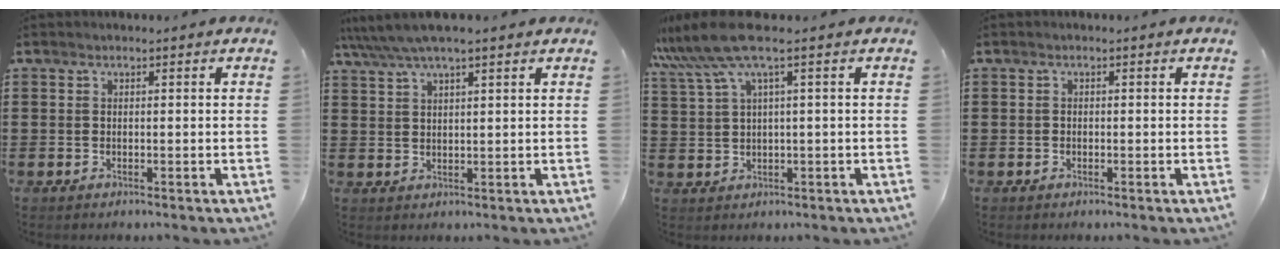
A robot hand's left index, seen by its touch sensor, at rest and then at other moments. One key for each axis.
{"total": 4.1, "fx": 3.2, "fy": 0.5, "fz": 2.6, "tx": -0.059, "ty": -0.004, "tz": 0.056}
{"total": 6.7, "fx": 3.4, "fy": 0.6, "fz": 5.8, "tx": -0.144, "ty": -0.013, "tz": 0.055}
{"total": 0.6, "fx": -0.3, "fy": 0.4, "fz": 0.1, "tx": -0.004, "ty": 0.001, "tz": -0.007}